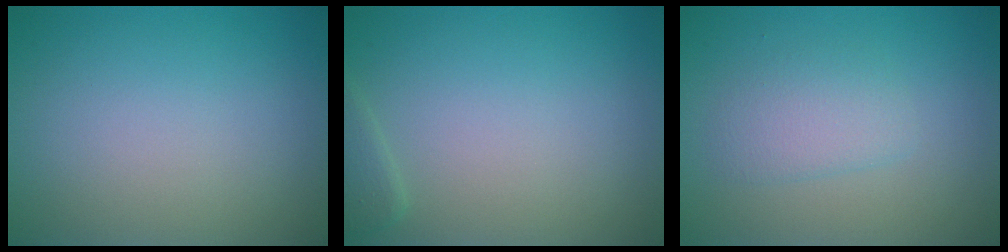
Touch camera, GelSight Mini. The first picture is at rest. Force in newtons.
{"total": 1.1, "press": 1.1, "slide": 0.1}
{"total": 2.2, "press": 2.2, "slide": 0.1}